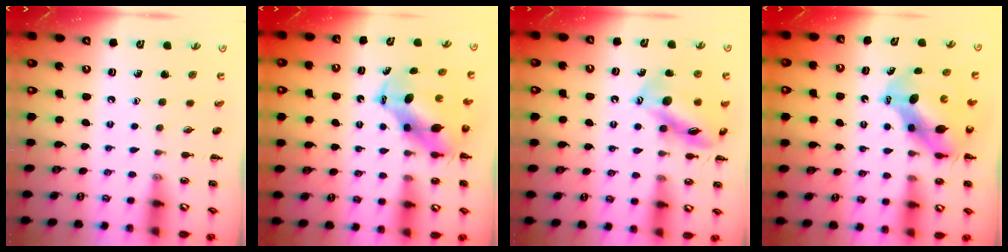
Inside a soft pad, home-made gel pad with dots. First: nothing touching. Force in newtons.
{"total": 8.2, "press": 7.8, "slide": 2.2}
{"total": 14.6, "press": 14.6, "slide": 1.4}
{"total": 7.5, "press": 7.4, "slide": 1.5}